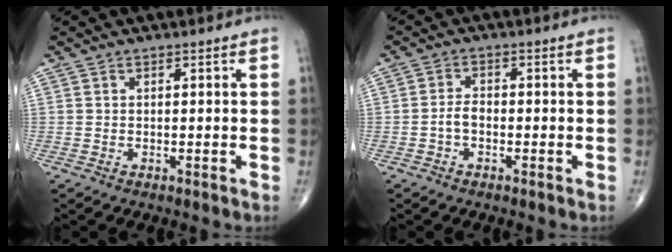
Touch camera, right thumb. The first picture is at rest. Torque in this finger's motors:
{"motor_torque": [0.05, -0.07, 0.38, -0.02, 0.01]}